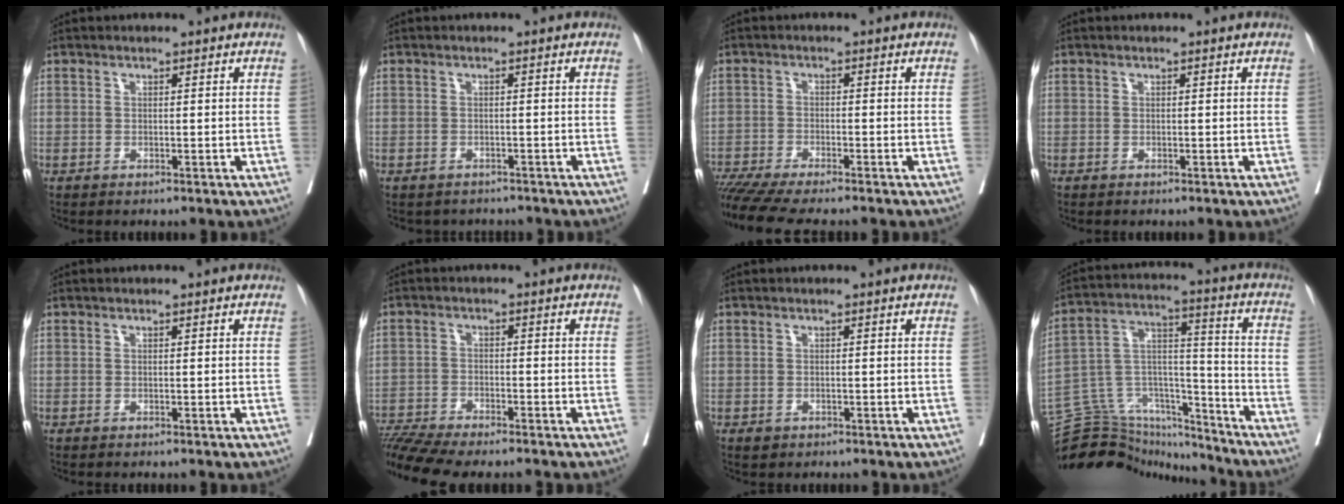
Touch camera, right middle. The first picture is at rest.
{"total": 5.1, "force": [-4.6, 1.9, 0.8], "torque": [-0.014, 0.002, -0.056]}
{"total": 12.3, "force": [-10.7, 0.5, 6.1], "torque": [-0.091, -0.021, -0.172]}
{"total": 0.0}
{"total": 0.0}
{"total": 10.6, "force": [-9.6, 0.3, 4.5], "torque": [-0.081, 0.000, -0.159]}
{"total": 1.4, "force": [-0.8, 0.9, 0.6], "torque": [-0.012, -0.001, -0.008]}
{"total": 18.5, "force": [-17.5, 4.7, 3.6], "torque": [-0.065, 0.056, -0.286]}